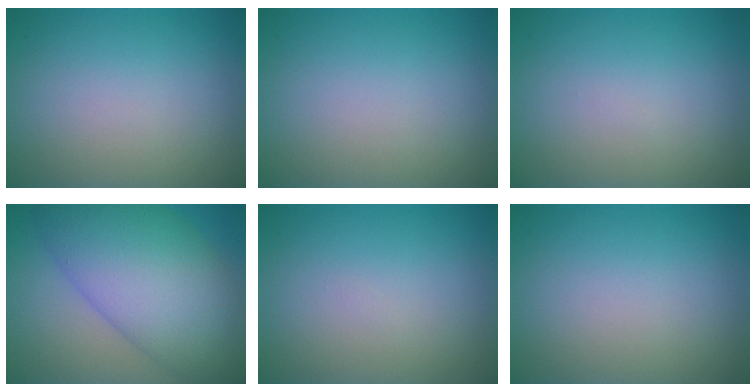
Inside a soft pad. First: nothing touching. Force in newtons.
{"total": 0.0}
{"total": 0.0}
{"total": 12.3, "press": 12.3, "slide": 0.2}
{"total": 0.0}
{"total": 0.0}